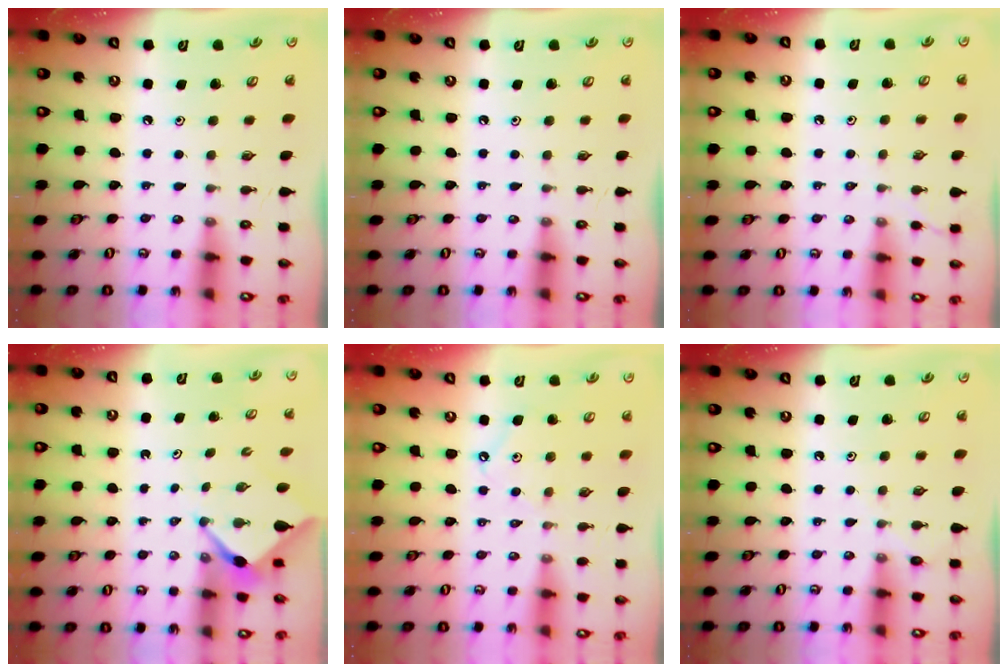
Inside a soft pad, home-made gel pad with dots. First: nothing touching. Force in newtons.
{"total": 0.0}
{"total": 1.3, "press": 1.3, "slide": 0.3}
{"total": 2.5, "press": 2.5, "slide": 0.3}
{"total": 5.6, "press": 5.6, "slide": 0.7}
{"total": 3.5, "press": 3.4, "slide": 0.4}